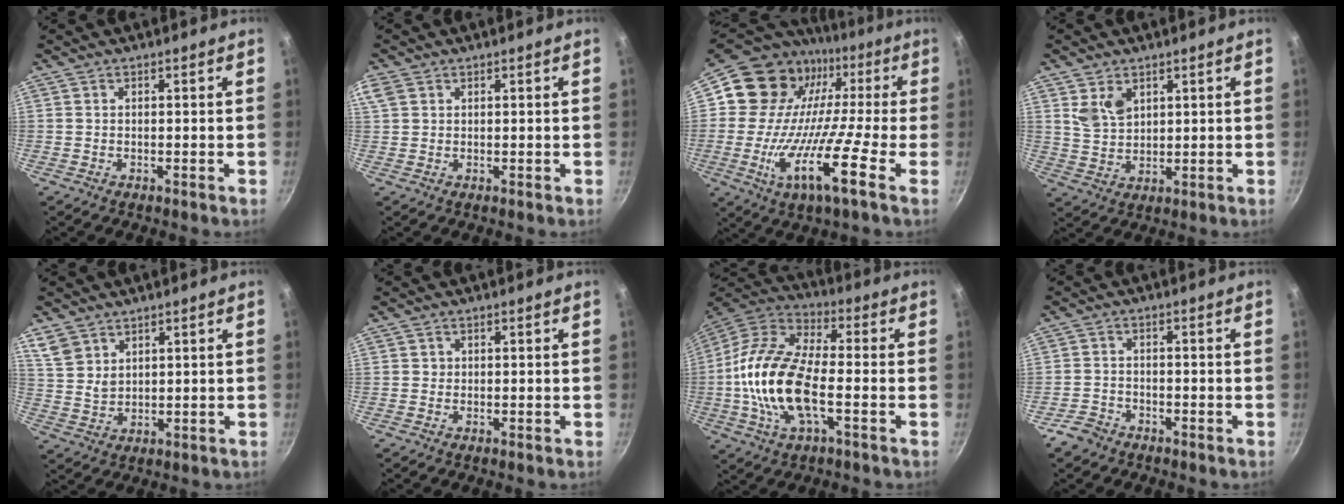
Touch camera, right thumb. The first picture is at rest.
{"total": 4.7, "force": [2.1, 3.3, 2.6], "torque": [-0.059, 0.013, 0.046]}
{"total": 17.8, "force": [-3.1, 10.1, 14.3], "torque": [-0.240, 0.032, -0.076]}
{"total": 5.8, "force": [2.7, 3.8, 3.4], "torque": [-0.051, -0.018, 0.058]}
{"total": 5.9, "force": [4.0, 3.7, 2.2], "torque": [-0.028, -0.014, 0.090]}
{"total": 0.7, "force": [0.1, 0.7, 0.0], "torque": [0.007, 0.002, 0.001]}
{"total": 18.5, "force": [-3.1, 8.7, 16.0], "torque": [-0.308, 0.032, -0.074]}
{"total": 3.7, "force": [-2.7, 2.3, 0.9], "torque": [-0.018, 0.030, -0.048]}